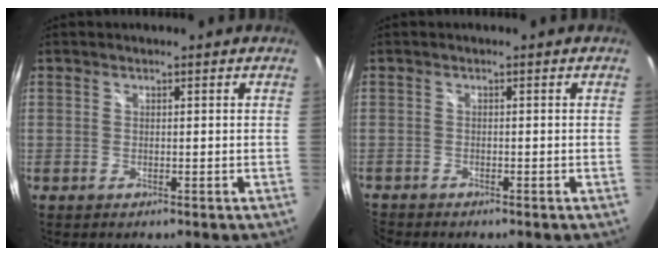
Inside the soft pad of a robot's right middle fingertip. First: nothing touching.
{"total": 2.2, "force": [-2.1, 0.5, 0.0], "torque": [-0.011, -0.011, -0.046]}